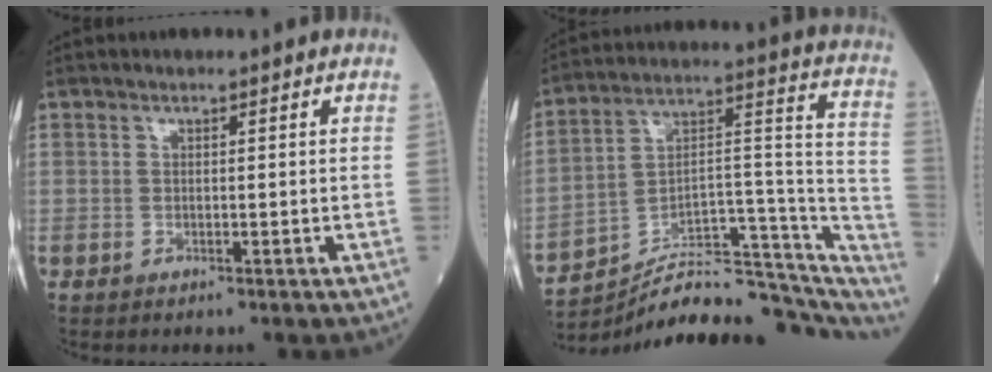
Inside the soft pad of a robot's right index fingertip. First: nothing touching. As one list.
[{"total": 21.8, "force": [-19.2, 5.5, 8.8], "torque": [-0.091, 0.068, -0.274]}]